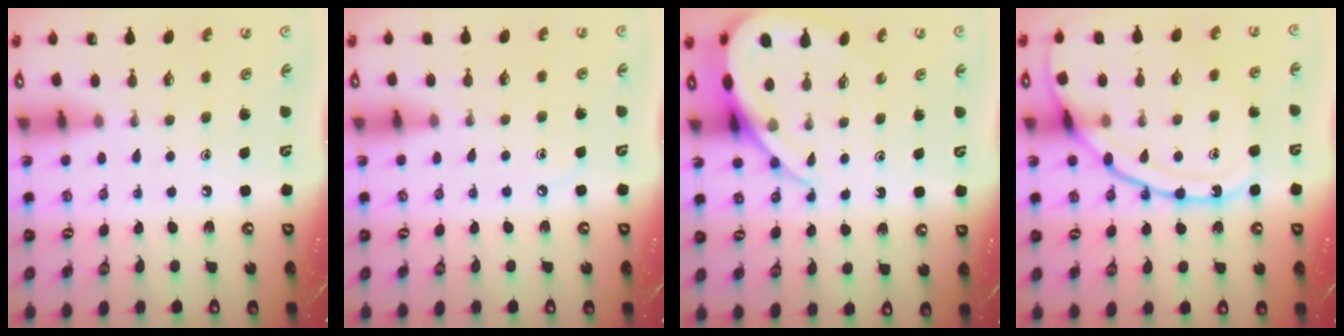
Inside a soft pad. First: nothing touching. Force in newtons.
{"total": 4.3, "press": 4.3, "slide": 0.6}
{"total": 9.9, "press": 9.8, "slide": 1.2}
{"total": 16.2, "press": 16.1, "slide": 1.5}